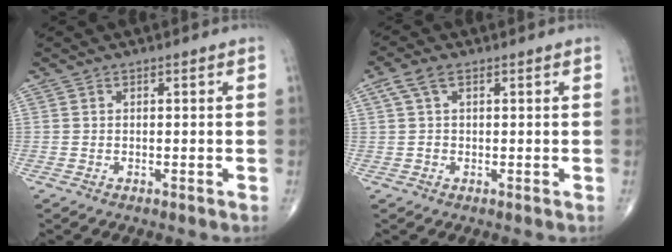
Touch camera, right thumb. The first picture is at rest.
{"total": 3.6, "force": [1.3, 2.2, 2.5], "torque": [-0.056, 0.013, 0.026]}